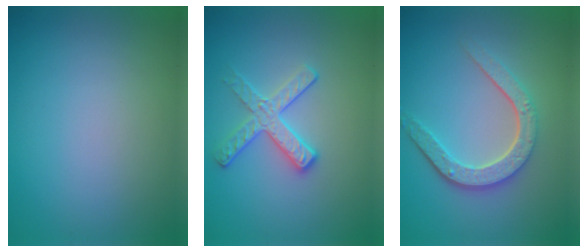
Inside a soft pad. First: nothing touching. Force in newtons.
{"total": 2.8, "press": 2.6, "slide": 1.1}
{"total": 4.7, "press": 3.6, "slide": 3.0}